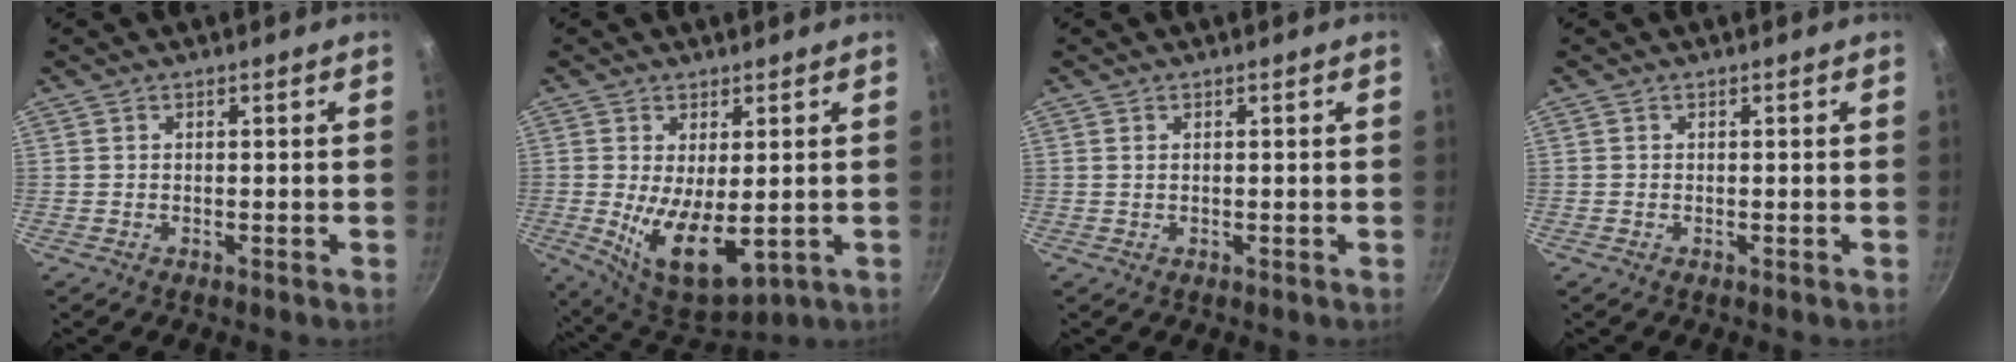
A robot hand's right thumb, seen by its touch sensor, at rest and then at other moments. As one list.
[{"total": 12.1, "force": [-0.9, 5.7, 10.6], "torque": [-0.163, -0.021, 0.002]}, {"total": 0.7, "force": [0.2, 0.4, 0.5], "torque": [-0.009, 0.001, 0.005]}, {"total": 0.0}]